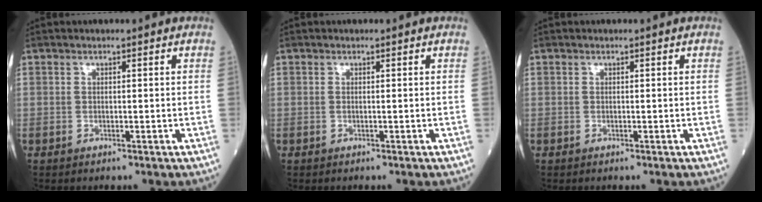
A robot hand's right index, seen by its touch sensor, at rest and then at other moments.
{"total": 0.0}
{"total": 0.0}